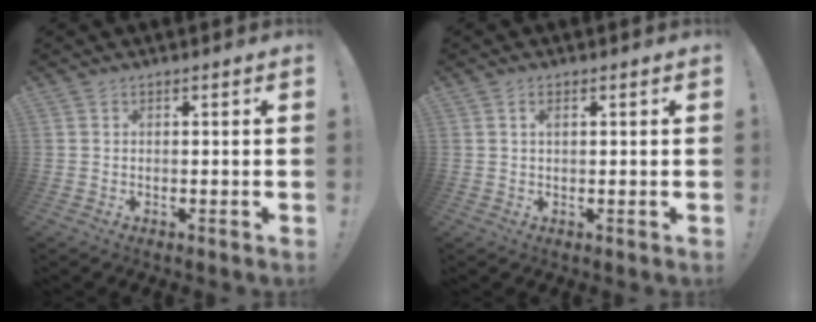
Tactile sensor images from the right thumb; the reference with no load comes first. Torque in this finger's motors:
{"motor_torque": [-0.12, -0.25, -0.10, 0.13, 0.01]}